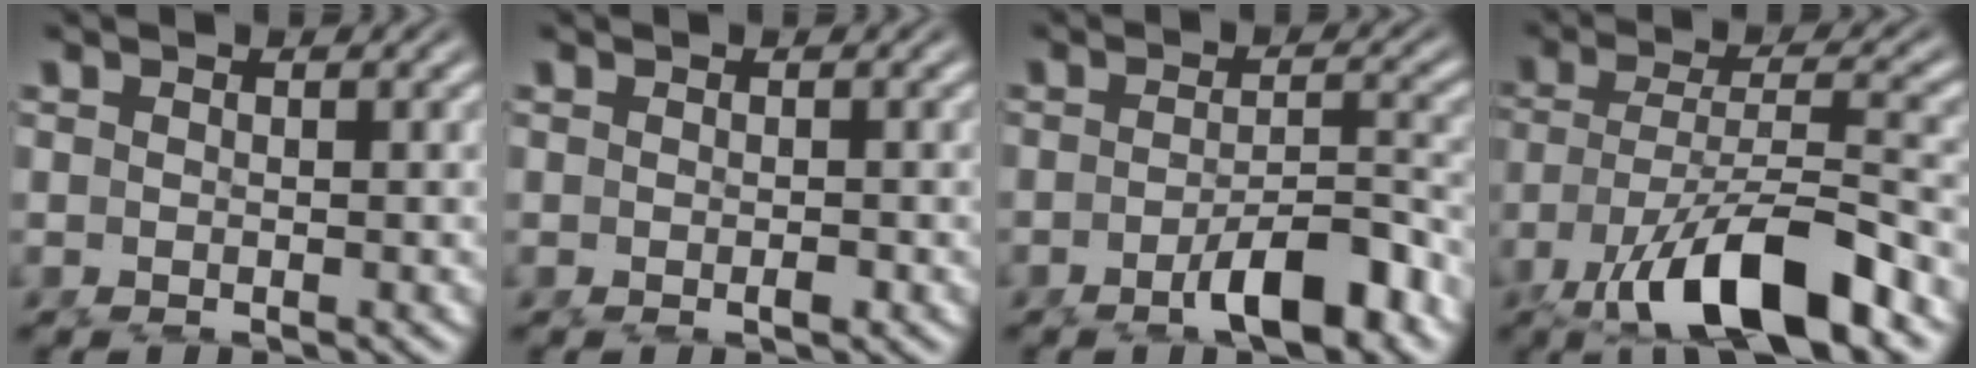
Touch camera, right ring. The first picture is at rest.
{"total": 0.6, "force": [-0.3, 0.2, 0.5], "torque": [-0.007, 0.000, -0.007]}
{"total": 4.6, "force": [-3.0, 0.4, 3.4], "torque": [-0.037, 0.002, -0.055]}
{"total": 8.2, "force": [-3.6, 2.8, 6.9], "torque": [-0.130, -0.032, -0.043]}